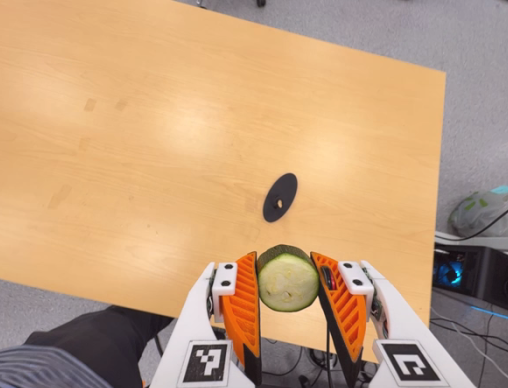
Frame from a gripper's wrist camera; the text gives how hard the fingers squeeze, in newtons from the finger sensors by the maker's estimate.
{"total": 11.2, "left": 12.7, "right": 9.7}